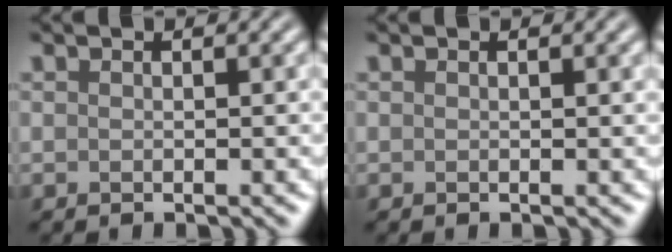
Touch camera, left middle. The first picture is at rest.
{"total": 0.7, "force": [0.3, 0.1, 0.6], "torque": [-0.005, 0.003, 0.004]}